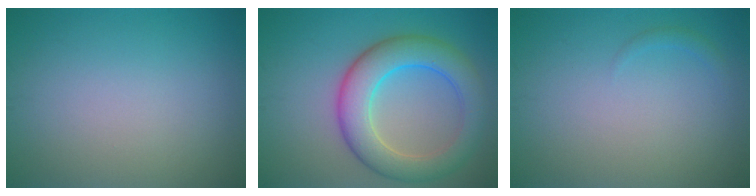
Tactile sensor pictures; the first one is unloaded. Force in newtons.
{"total": 7.3, "press": 7.3, "slide": 0.2}
{"total": 0.7, "press": 0.7, "slide": 0.1}